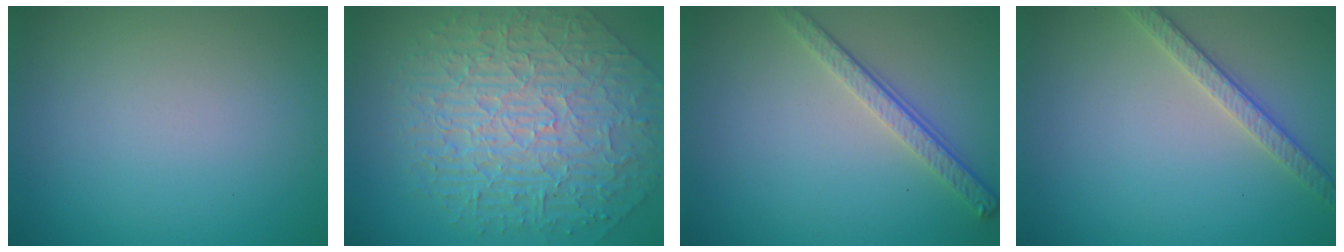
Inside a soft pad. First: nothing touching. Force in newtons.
{"total": 9.8, "press": 6.8, "slide": 7.0}
{"total": 3.2, "press": 2.5, "slide": 2.1}
{"total": 2.7, "press": 2.6, "slide": 0.6}